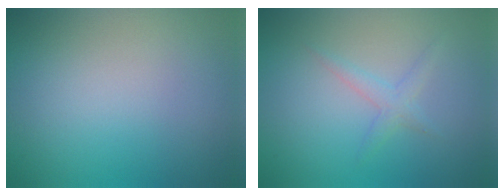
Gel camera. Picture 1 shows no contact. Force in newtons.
{"total": 1.4, "press": 1.4, "slide": 0.1}